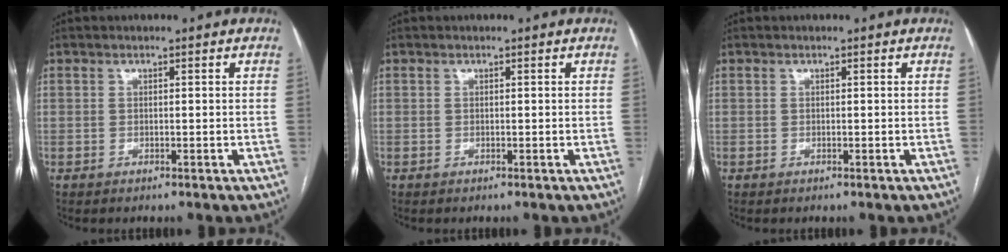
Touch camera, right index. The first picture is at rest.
{"total": 0.0}
{"total": 0.0}